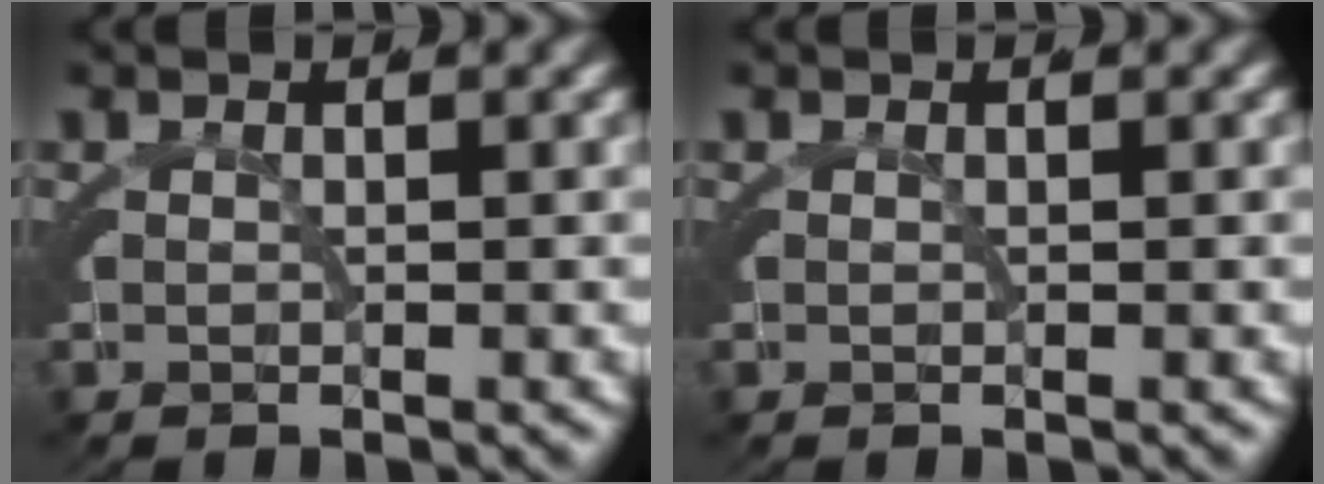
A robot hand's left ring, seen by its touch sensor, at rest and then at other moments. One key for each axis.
{"total": 0.0}